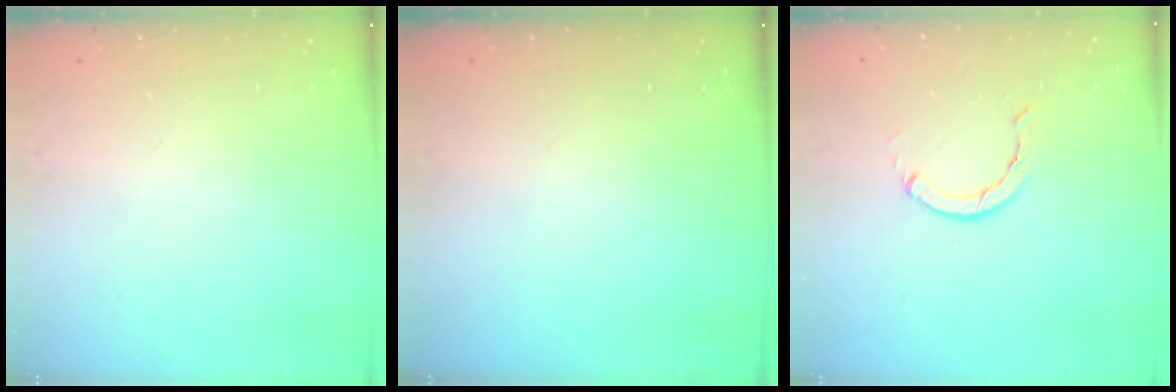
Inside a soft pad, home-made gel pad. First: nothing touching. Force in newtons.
{"total": 0.0}
{"total": 2.1, "press": 2.1, "slide": 0.3}